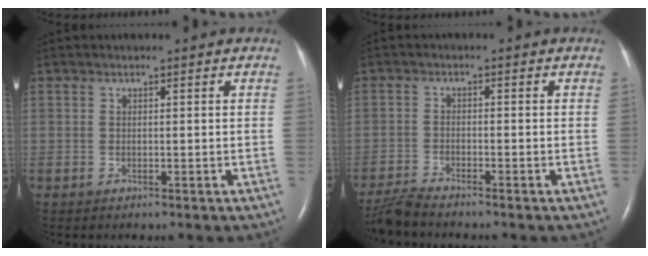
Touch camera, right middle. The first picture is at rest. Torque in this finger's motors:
{"motor_torque": [0.06, -0.27, 0.01, 0.00]}